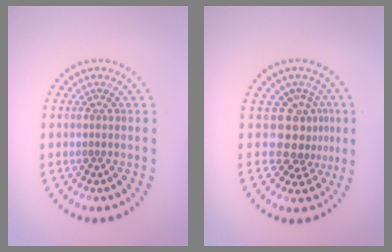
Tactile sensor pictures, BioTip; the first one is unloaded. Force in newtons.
{"total": 3.5, "press": 2.6, "slide": 2.4}